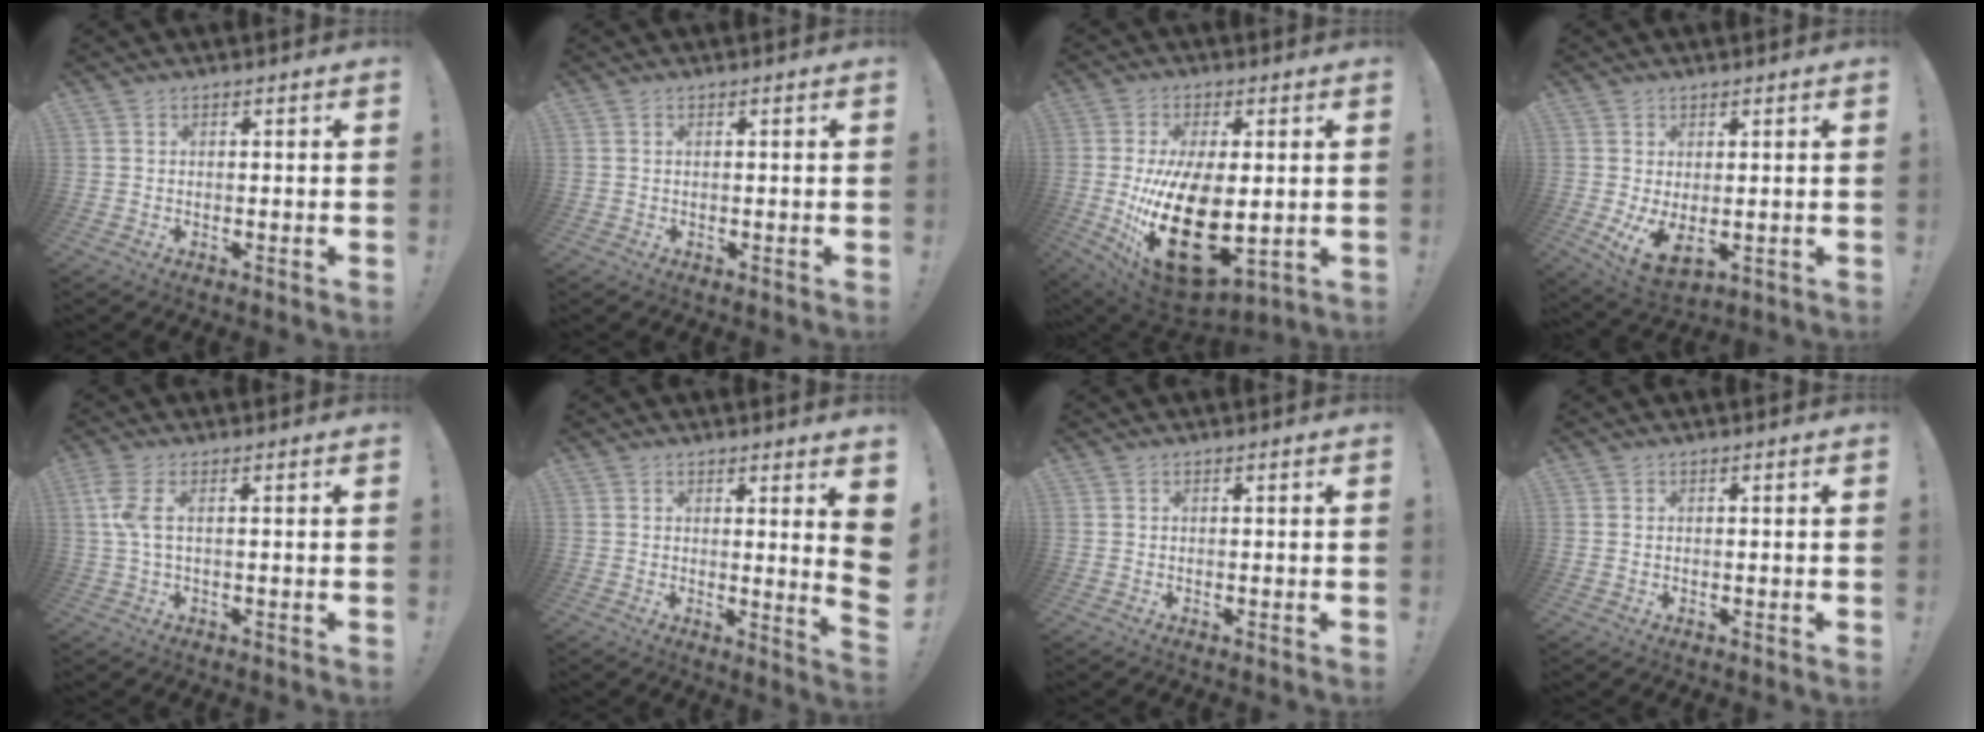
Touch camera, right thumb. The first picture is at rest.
{"total": 0.0}
{"total": 24.4, "force": [-2.4, 13.0, 20.5], "torque": [-0.364, -0.022, -0.019]}
{"total": 6.6, "force": [1.1, 3.3, 5.6], "torque": [-0.097, -0.019, 0.028]}
{"total": 5.3, "force": [0.9, 1.6, 5.0], "torque": [-0.109, -0.007, 0.016]}
{"total": 5.6, "force": [2.2, -0.7, 5.1], "torque": [-0.058, -0.036, 0.033]}
{"total": 0.0}
{"total": 0.0}